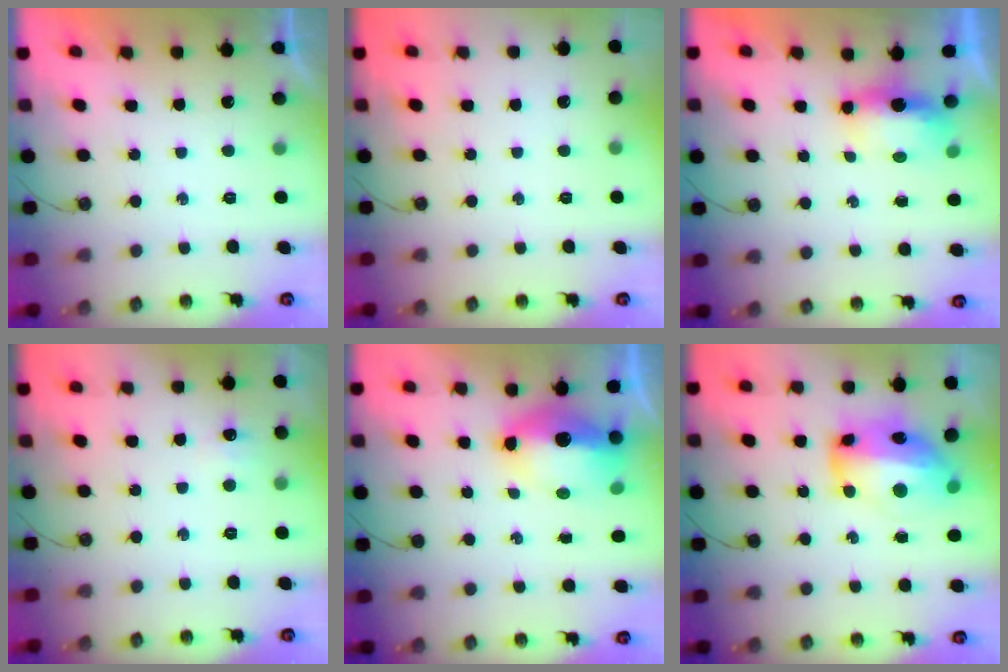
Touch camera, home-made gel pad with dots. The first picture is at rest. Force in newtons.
{"total": 0.0}
{"total": 10.0, "press": 7.0, "slide": 7.1}
{"total": 5.5, "press": 5.4, "slide": 0.7}
{"total": 13.2, "press": 13.1, "slide": 1.5}
{"total": 15.1, "press": 15.0, "slide": 1.3}